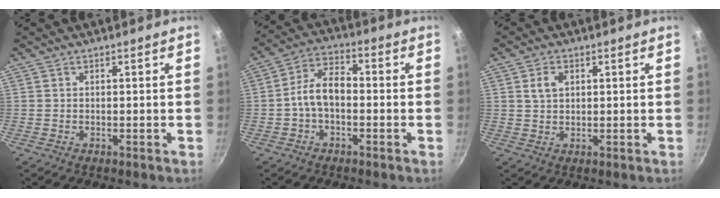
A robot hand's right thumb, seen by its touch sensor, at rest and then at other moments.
{"total": 7.9, "force": [-1.2, 4.7, 6.3], "torque": [-0.110, 0.032, -0.034]}
{"total": 3.5, "force": [1.2, 2.3, 2.3], "torque": [-0.038, -0.001, 0.024]}